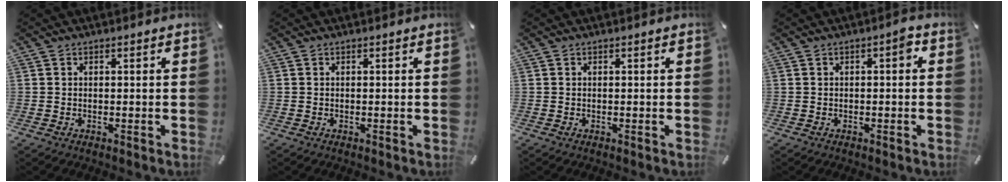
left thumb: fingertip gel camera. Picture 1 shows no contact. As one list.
[{"total": 0.0}, {"total": 0.0}, {"total": 2.7, "force": [-0.1, 1.1, 2.5], "torque": [-0.040, 0.010, -0.008]}]